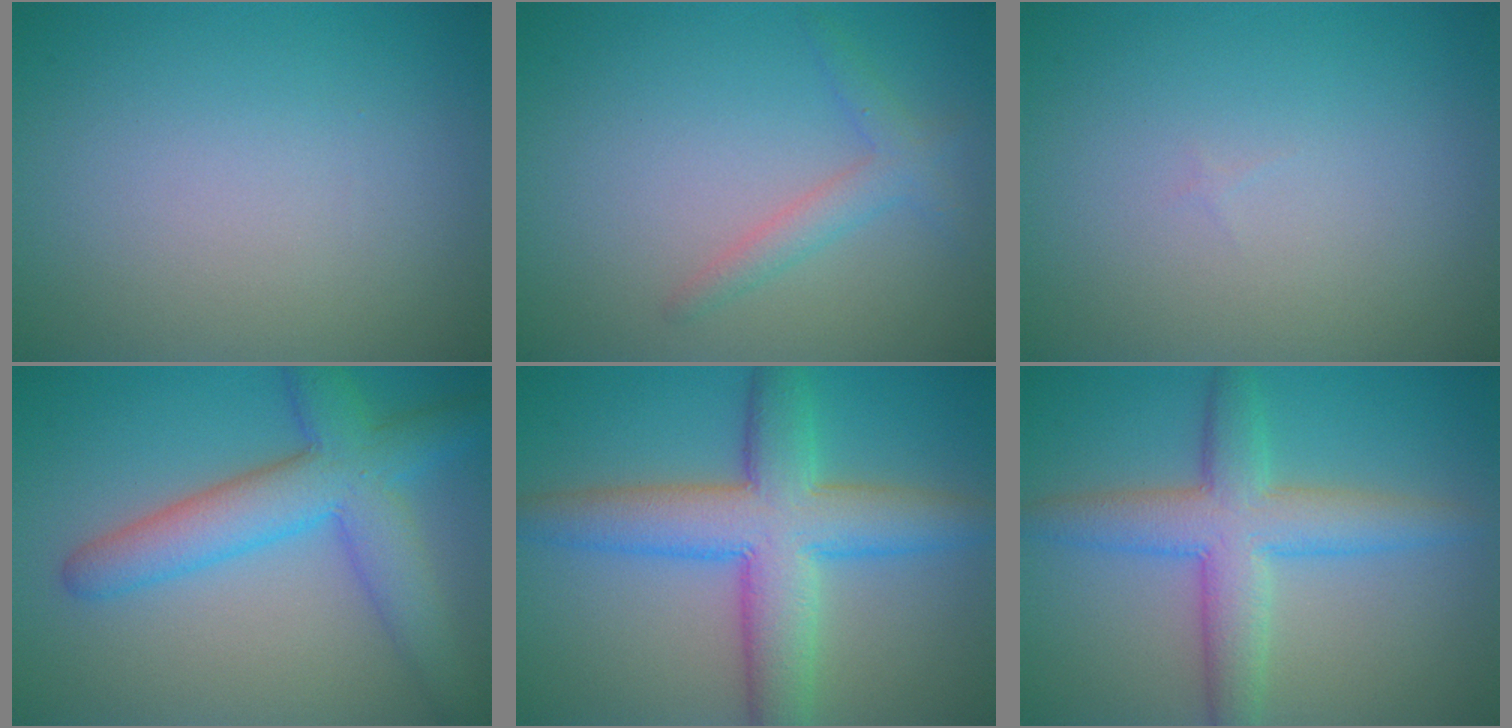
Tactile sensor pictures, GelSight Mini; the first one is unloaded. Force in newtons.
{"total": 2.0, "press": 2.0, "slide": 0.1}
{"total": 0.0}
{"total": 6.8, "press": 6.8, "slide": 0.2}
{"total": 8.3, "press": 8.3, "slide": 0.1}
{"total": 5.8, "press": 5.8, "slide": 0.1}